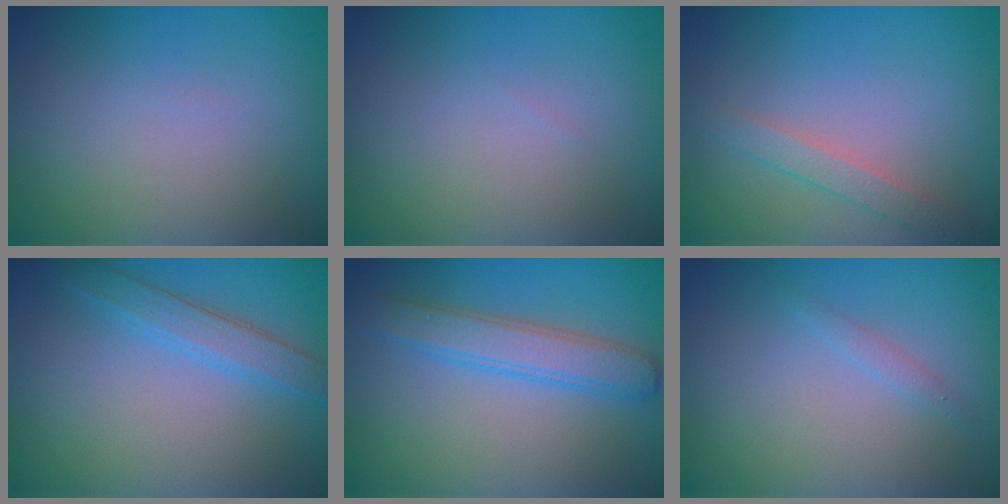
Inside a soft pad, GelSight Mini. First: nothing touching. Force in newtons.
{"total": 0.0}
{"total": 1.7, "press": 1.7, "slide": 0.1}
{"total": 2.4, "press": 2.4, "slide": 0.1}
{"total": 3.5, "press": 3.5, "slide": 0.0}
{"total": 0.8, "press": 0.8, "slide": 0.1}